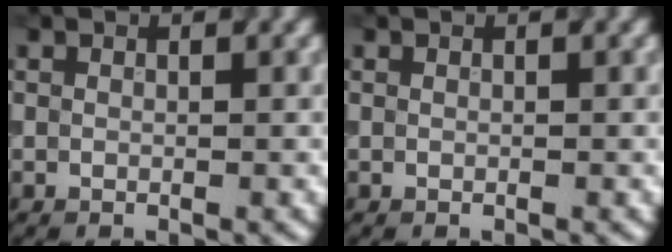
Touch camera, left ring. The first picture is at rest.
{"total": 0.0}